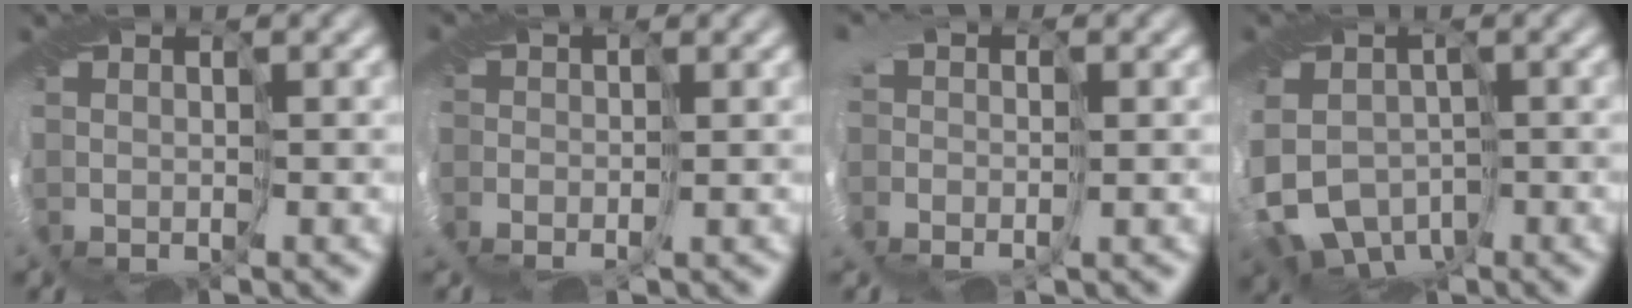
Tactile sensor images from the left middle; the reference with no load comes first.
{"total": 1.6, "force": [-0.9, 1.2, 0.5], "torque": [0.005, -0.003, -0.009]}
{"total": 2.8, "force": [-1.0, 1.9, 1.9], "torque": [-0.024, 0.005, -0.019]}
{"total": 7.3, "force": [-3.1, 6.0, 3.0], "torque": [-0.049, -0.014, -0.067]}